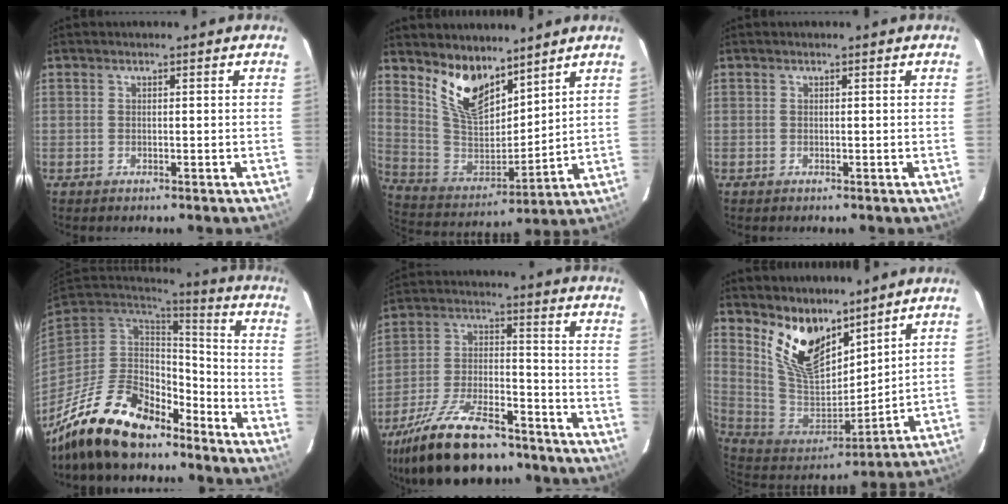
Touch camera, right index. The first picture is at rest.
{"total": 13.6, "force": [9.7, 6.3, 7.3], "torque": [-0.146, -0.006, 0.199]}
{"total": 0.0}
{"total": 19.6, "force": [-14.5, 8.3, 10.4], "torque": [-0.218, -0.023, -0.245]}
{"total": 21.5, "force": [-16.7, 7.7, 11.2], "torque": [-0.222, -0.015, -0.268]}
{"total": 15.5, "force": [10.5, 7.5, 8.6], "torque": [-0.173, -0.008, 0.215]}